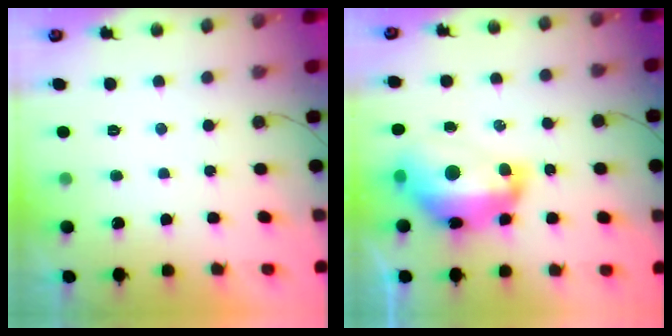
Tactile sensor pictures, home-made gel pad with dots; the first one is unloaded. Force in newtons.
{"total": 17.3, "press": 17.2, "slide": 1.8}